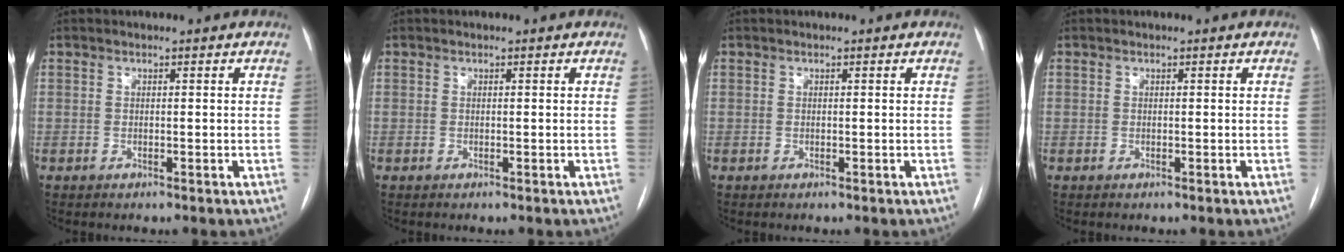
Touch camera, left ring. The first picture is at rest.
{"total": 0.0}
{"total": 0.0}
{"total": 0.0}